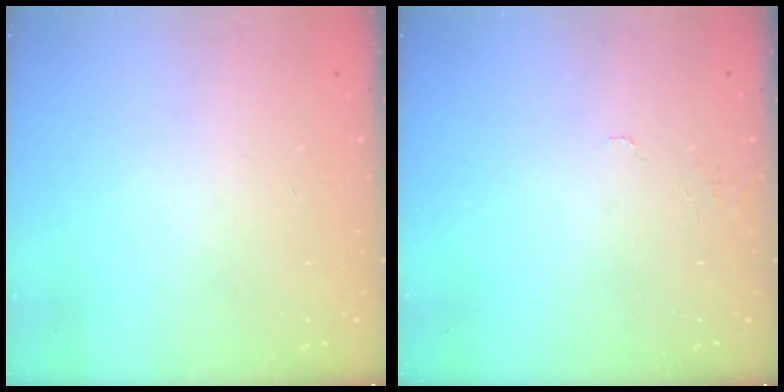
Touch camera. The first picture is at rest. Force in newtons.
{"total": 3.3, "press": 3.2, "slide": 0.3}